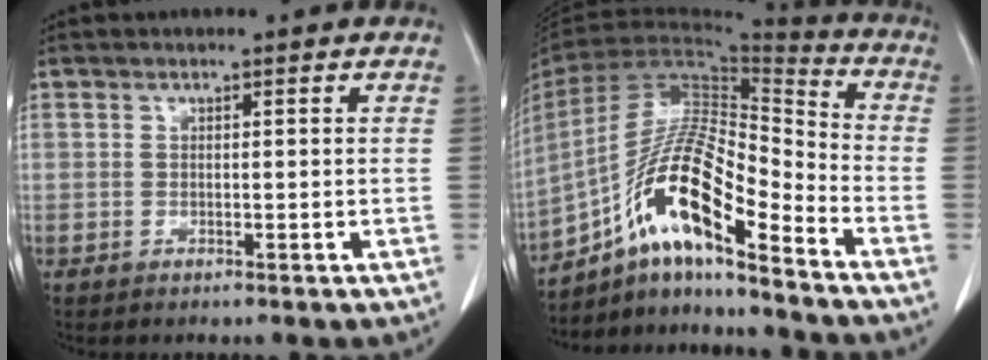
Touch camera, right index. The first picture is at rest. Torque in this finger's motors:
{"motor_torque": [1.19, -0.95, 0.58, 0.21]}